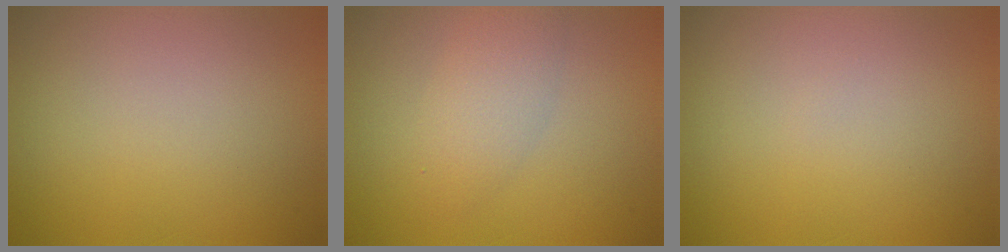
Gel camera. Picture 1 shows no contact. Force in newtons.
{"total": 2.8, "press": 2.8, "slide": 0.1}
{"total": 0.0}